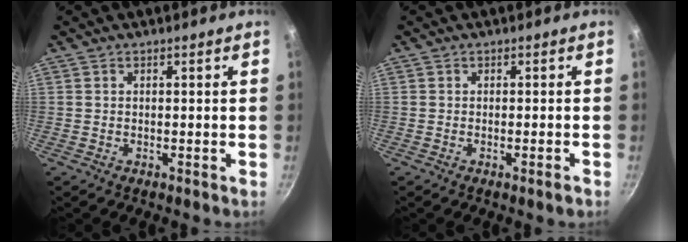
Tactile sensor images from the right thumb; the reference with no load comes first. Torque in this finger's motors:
{"motor_torque": [-0.20, -0.11, -0.11, -0.16, -0.06]}